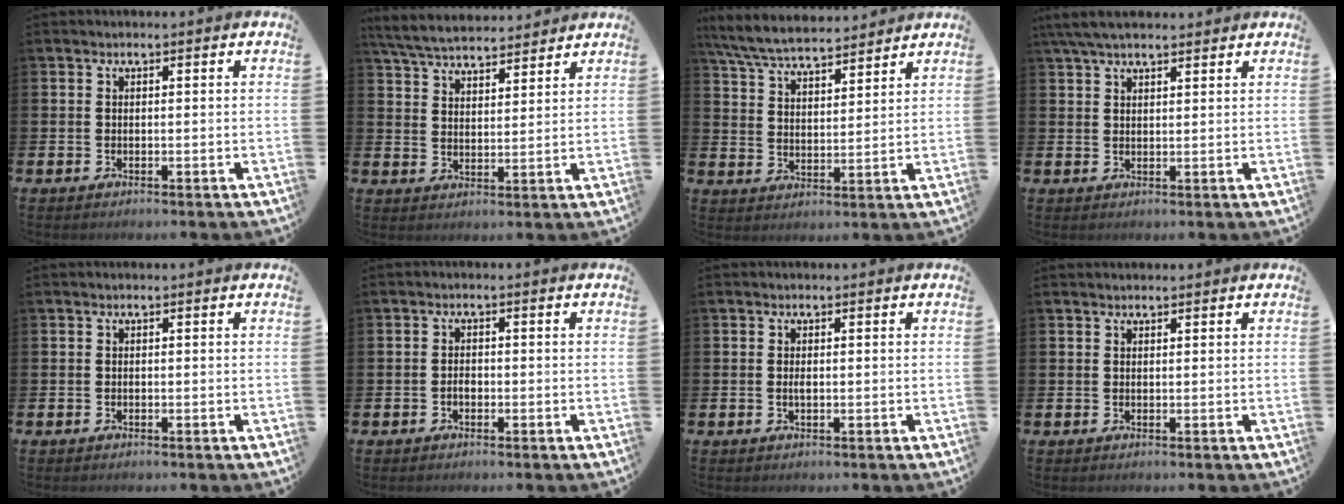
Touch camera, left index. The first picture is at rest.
{"total": 5.9, "force": [5.8, 1.0, 1.1], "torque": [-0.046, -0.024, 0.106]}
{"total": 7.0, "force": [6.7, 1.0, 1.7], "torque": [-0.063, -0.031, 0.123]}
{"total": 7.1, "force": [6.8, 1.1, 1.7], "torque": [-0.063, -0.028, 0.126]}
{"total": 0.0}
{"total": 1.4, "force": [-0.5, 0.9, 0.9], "torque": [-0.015, 0.001, -0.010]}
{"total": 0.8, "force": [0.0, 0.3, 0.8], "torque": [-0.013, -0.001, -0.001]}
{"total": 0.7, "force": [0.7, 0.1, 0.0], "torque": [0.008, -0.003, 0.012]}